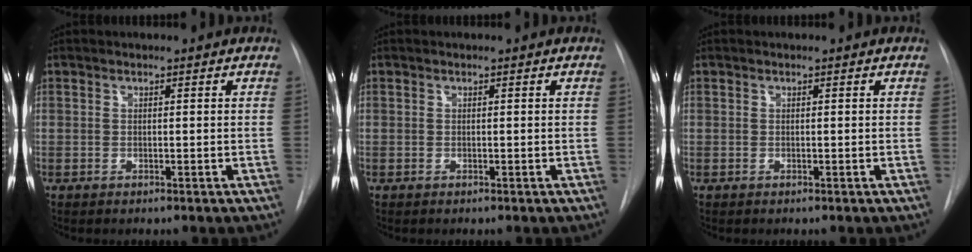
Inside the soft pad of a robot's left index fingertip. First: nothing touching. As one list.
[{"total": 0.0}, {"total": 0.0}]